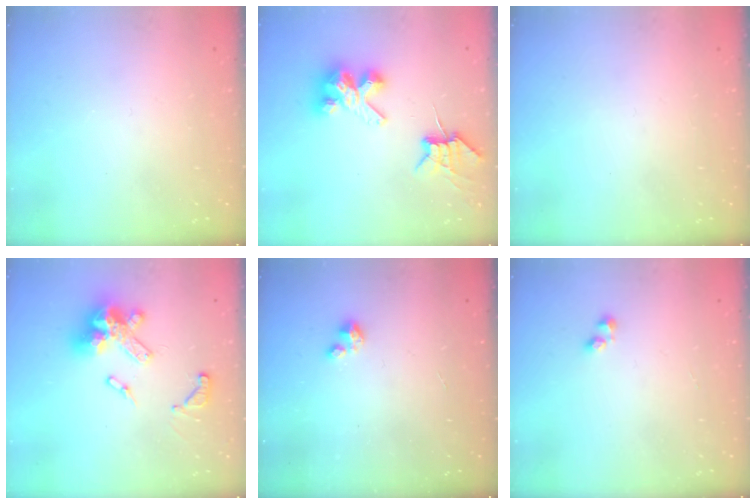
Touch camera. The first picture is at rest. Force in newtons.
{"total": 8.2, "press": 8.1, "slide": 0.8}
{"total": 0.0}
{"total": 16.1, "press": 16.0, "slide": 2.0}
{"total": 1.8, "press": 1.8, "slide": 0.2}
{"total": 1.1, "press": 0.9, "slide": 0.7}